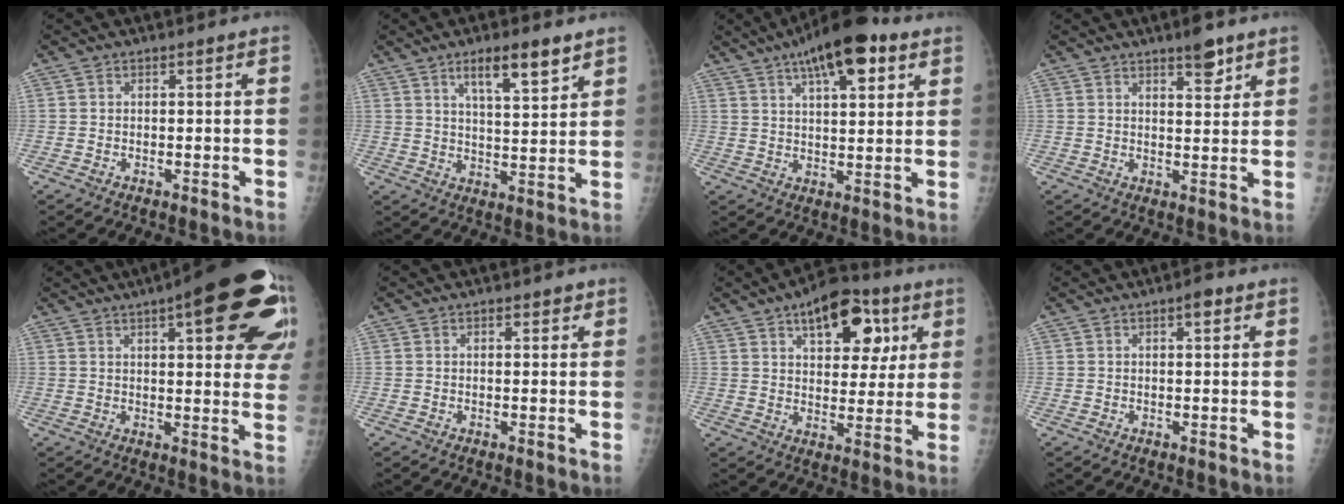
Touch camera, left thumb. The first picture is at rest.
{"total": 8.6, "force": [5.3, 2.2, 6.4], "torque": [-0.093, -0.031, 0.090]}
{"total": 13.9, "force": [7.5, 4.9, 10.7], "torque": [-0.142, -0.012, 0.114]}
{"total": 4.9, "force": [3.3, 1.5, 3.2], "torque": [-0.035, -0.020, 0.047]}
{"total": 24.5, "force": [10.5, 7.4, 20.9], "torque": [-0.212, 0.002, 0.133]}
{"total": 1.5, "force": [0.7, 0.9, 0.9], "torque": [-0.002, 0.000, 0.006]}
{"total": 15.5, "force": [7.1, 8.4, 11.0], "torque": [-0.105, -0.011, 0.103]}
{"total": 2.0, "force": [0.9, 0.7, 1.7], "torque": [-0.018, 0.002, 0.007]}